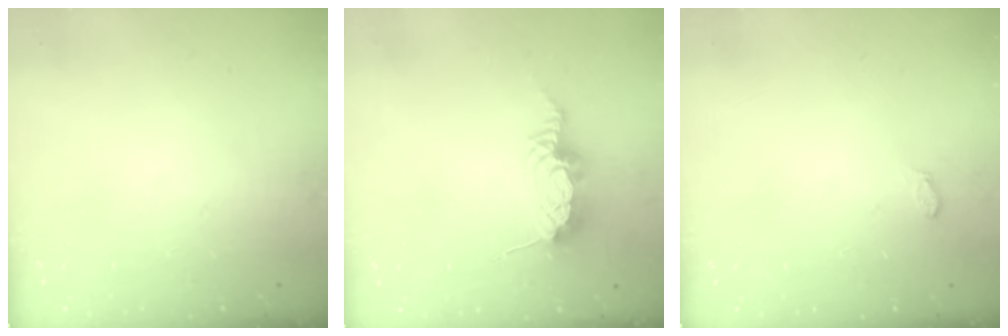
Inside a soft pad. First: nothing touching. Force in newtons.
{"total": 9.7, "press": 9.7, "slide": 1.1}
{"total": 2.9, "press": 2.7, "slide": 1.1}